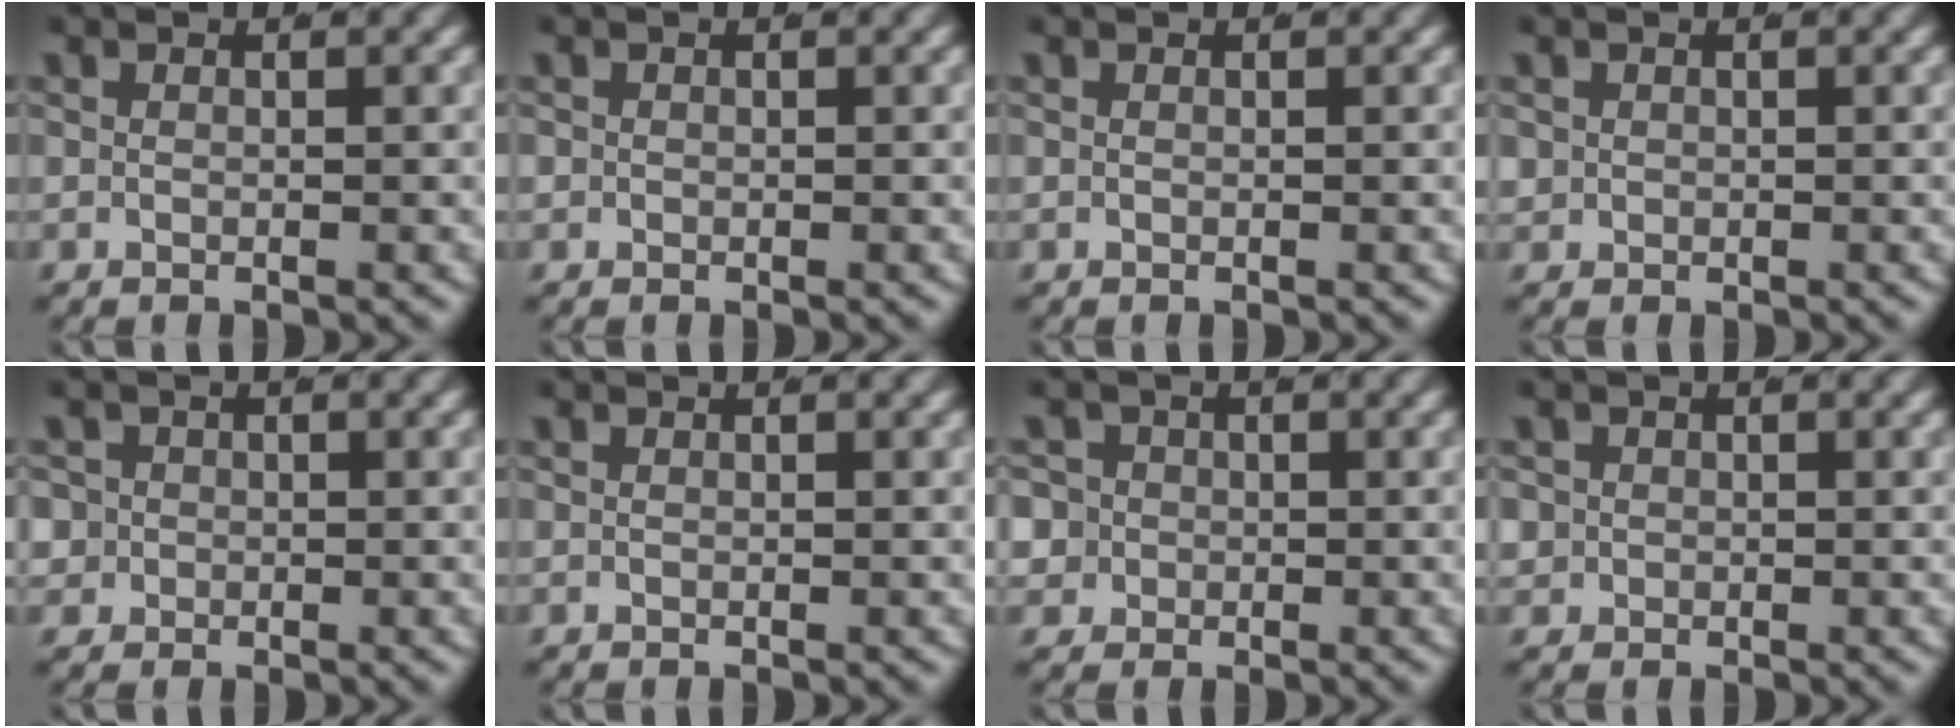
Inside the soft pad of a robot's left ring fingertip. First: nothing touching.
{"total": 0.7, "force": [0.0, 0.6, 0.1], "torque": [-0.003, -0.004, 0.000]}
{"total": 0.0}
{"total": 1.5, "force": [0.0, 1.4, 0.4], "torque": [-0.019, -0.012, 0.007]}
{"total": 3.6, "force": [-0.3, 3.5, 1.0], "torque": [-0.033, -0.018, -0.001]}
{"total": 0.0}
{"total": 4.8, "force": [-0.5, 4.6, 1.5], "torque": [-0.043, -0.022, -0.005]}
{"total": 2.4, "force": [-0.2, 2.3, 0.5], "torque": [-0.022, -0.014, 0.001]}